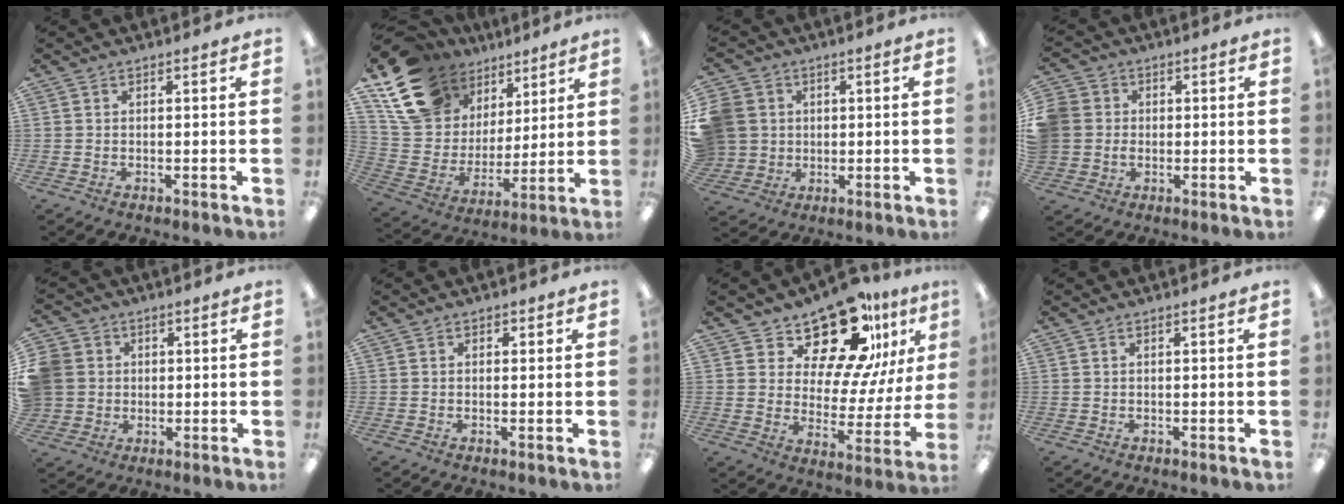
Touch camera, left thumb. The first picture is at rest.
{"total": 18.7, "force": [12.1, 12.0, 7.8], "torque": [-0.164, -0.057, 0.229]}
{"total": 9.8, "force": [2.0, 9.2, 2.5], "torque": [-0.082, 0.001, 0.044]}
{"total": 7.0, "force": [0.3, 6.8, 1.7], "torque": [-0.050, 0.014, 0.009]}
{"total": 8.2, "force": [1.1, 7.8, 2.0], "torque": [-0.052, 0.008, 0.027]}
{"total": 0.9, "force": [0.2, 0.8, 0.1], "torque": [0.007, 0.000, 0.002]}
{"total": 18.8, "force": [14.5, 7.5, 9.3], "torque": [-0.149, -0.105, 0.249]}
{"total": 0.0}